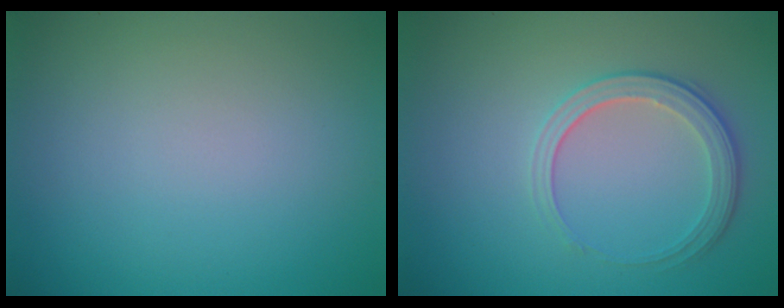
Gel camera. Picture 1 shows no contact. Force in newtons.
{"total": 2.7, "press": 2.5, "slide": 1.2}